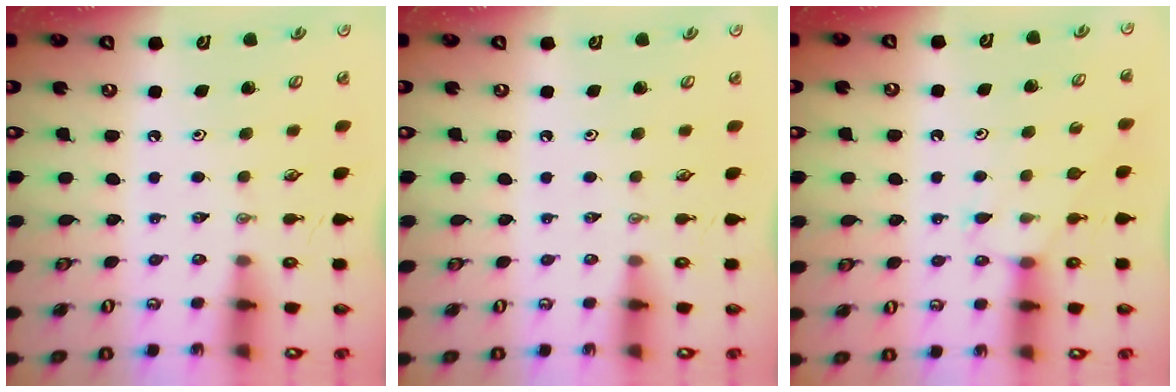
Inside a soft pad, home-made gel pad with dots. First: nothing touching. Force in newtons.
{"total": 0.0}
{"total": 6.0, "press": 6.0, "slide": 0.7}